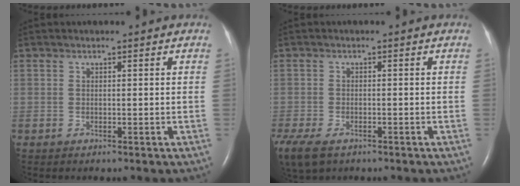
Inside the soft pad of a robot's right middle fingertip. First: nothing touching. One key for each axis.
{"total": 13.3, "fx": -7.9, "fy": 8.0, "fz": 7.2, "tx": -0.216, "ty": -0.031, "tz": -0.117}